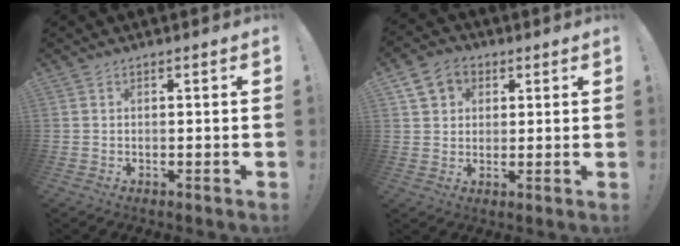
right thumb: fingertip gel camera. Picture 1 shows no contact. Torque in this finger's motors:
{"motor_torque": [-0.01, 0.02, 0.08, 0.06, 0.00]}